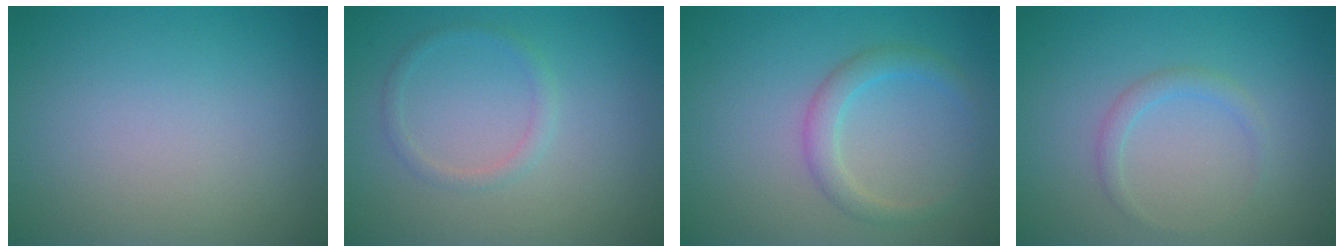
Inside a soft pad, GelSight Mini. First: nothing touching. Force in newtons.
{"total": 1.2, "press": 1.2, "slide": 0.0}
{"total": 2.3, "press": 2.2, "slide": 0.1}
{"total": 1.3, "press": 1.3, "slide": 0.0}